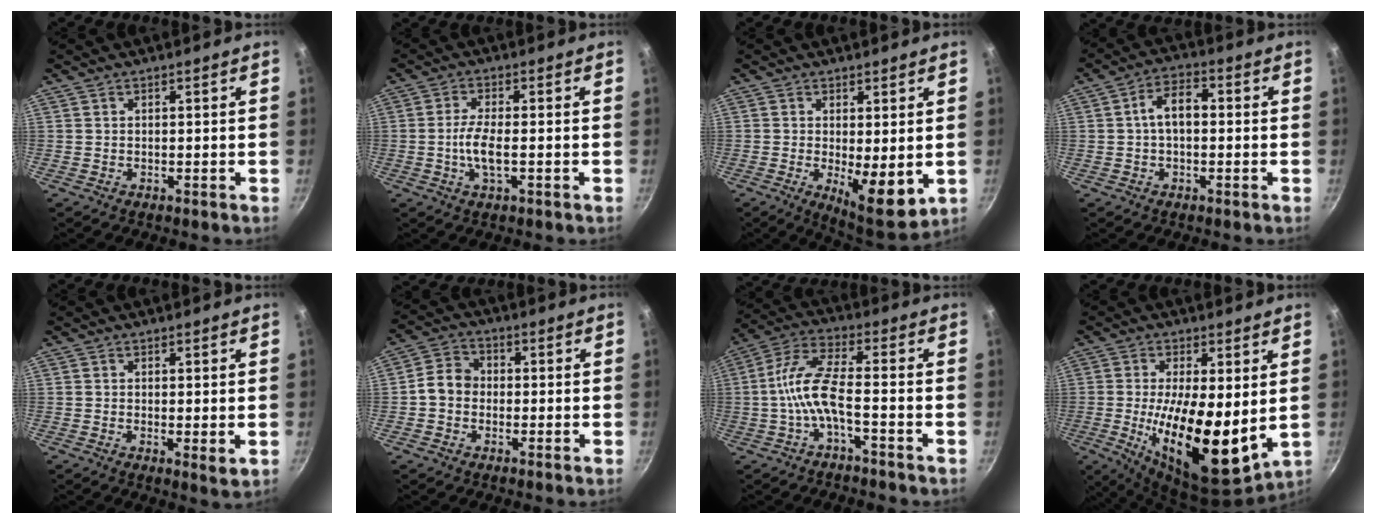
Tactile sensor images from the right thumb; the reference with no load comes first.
{"total": 5.4, "force": [-1.0, 1.6, 5.1], "torque": [-0.110, 0.005, -0.025]}
{"total": 9.6, "force": [-0.9, 3.4, 8.9], "torque": [-0.116, -0.024, -0.001]}
{"total": 6.3, "force": [0.1, 3.7, 5.0], "torque": [-0.076, 0.023, -0.007]}
{"total": 2.7, "force": [0.1, 0.8, 2.6], "torque": [-0.041, -0.011, 0.001]}
{"total": 5.8, "force": [-0.6, 4.9, 3.1], "torque": [-0.031, 0.018, -0.027]}
{"total": 9.2, "force": [-2.9, 2.6, 8.3], "torque": [-0.189, 0.037, -0.066]}
{"total": 18.6, "force": [-0.7, 7.1, 17.1], "torque": [-0.273, -0.026, -0.005]}